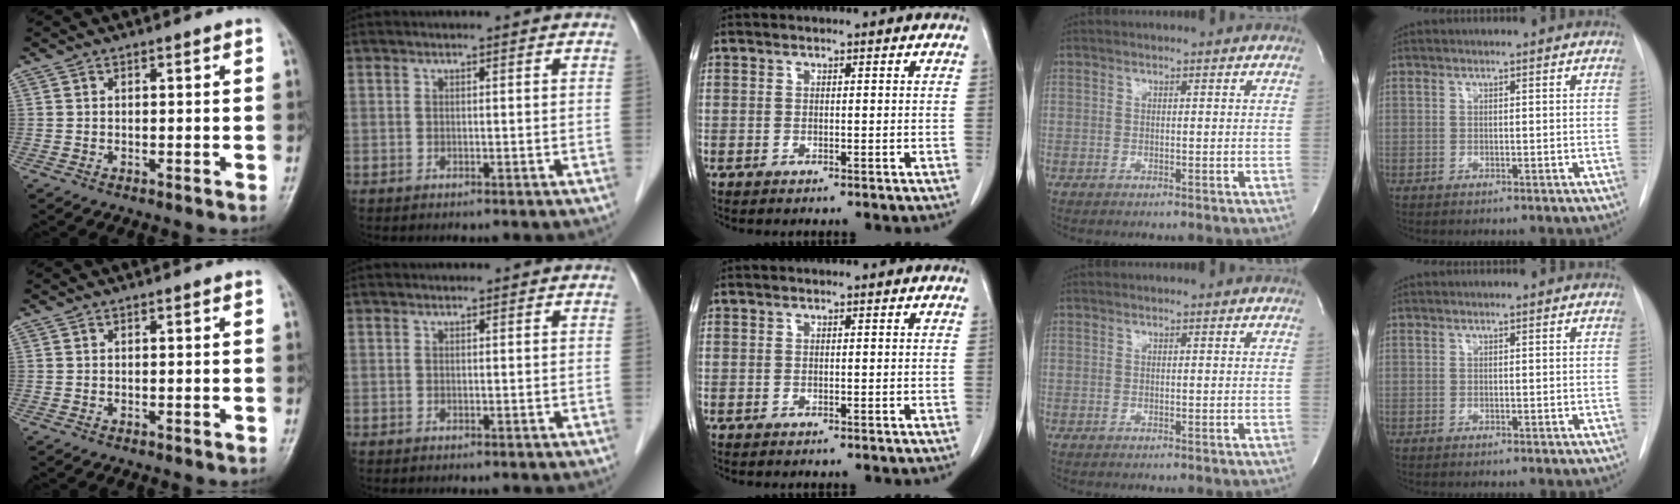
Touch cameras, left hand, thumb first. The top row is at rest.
{}